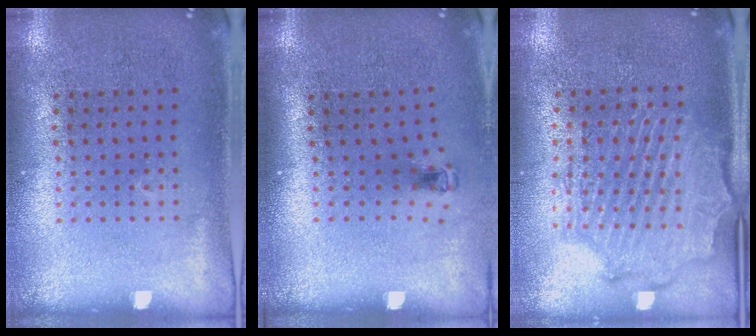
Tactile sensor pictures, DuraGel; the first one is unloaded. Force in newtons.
{"total": 0.6, "press": 0.3, "slide": 0.5}
{"total": 2.1, "press": 2.0, "slide": 0.6}